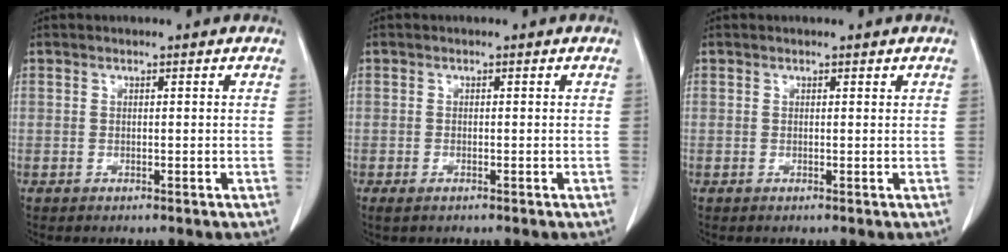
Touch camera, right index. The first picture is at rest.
{"total": 1.3, "force": [-0.5, 0.7, 1.0], "torque": [-0.020, -0.003, -0.003]}
{"total": 0.5, "force": [0.5, 0.2, 0.2], "torque": [-0.004, -0.005, 0.006]}